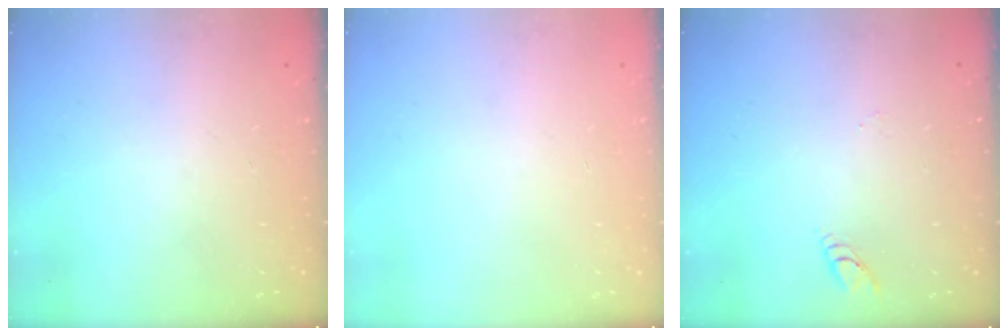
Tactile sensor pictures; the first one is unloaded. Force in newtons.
{"total": 0.0}
{"total": 2.8, "press": 2.8, "slide": 0.3}